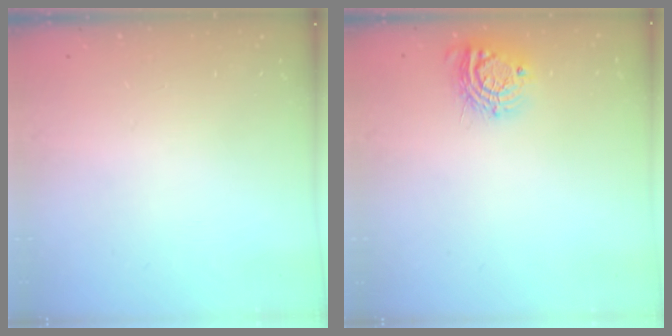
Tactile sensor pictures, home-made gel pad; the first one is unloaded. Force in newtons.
{"total": 9.6, "press": 9.6, "slide": 0.5}